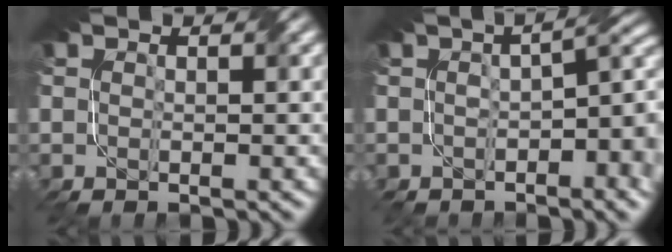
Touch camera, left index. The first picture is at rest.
{"total": 6.5, "force": [-1.2, 2.7, 5.8], "torque": [-0.067, 0.004, -0.001]}